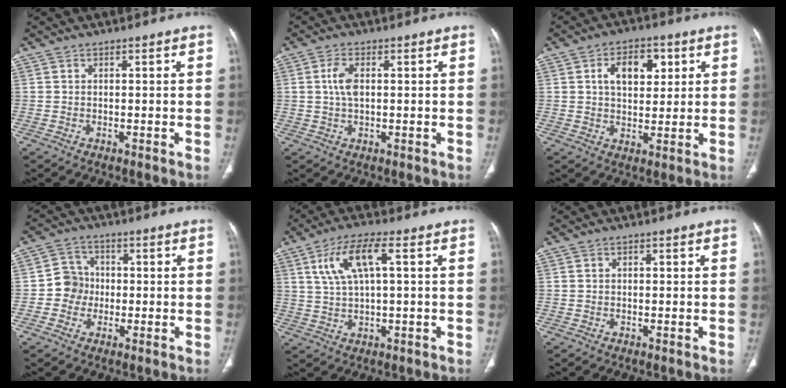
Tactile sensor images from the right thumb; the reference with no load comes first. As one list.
[{"total": 4.0, "force": [0.6, 2.0, 3.4], "torque": [-0.076, 0.003, 0.011]}, {"total": 9.3, "force": [3.0, 5.7, 6.7], "torque": [-0.073, -0.002, 0.045]}, {"total": 5.4, "force": [-0.8, 5.1, 1.4], "torque": [0.008, 0.014, -0.024]}, {"total": 8.9, "force": [2.8, 2.7, 8.0], "torque": [-0.173, 0.013, 0.057]}, {"total": 0.7, "force": [0.2, 0.5, 0.4], "torque": [-0.004, 0.003, 0.001]}]